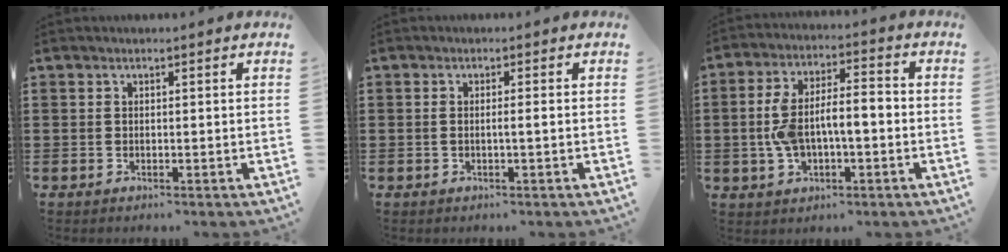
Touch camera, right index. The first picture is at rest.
{"total": 1.2, "force": [-0.2, -0.1, 1.2], "torque": [-0.023, -0.003, -0.004]}
{"total": 8.2, "force": [-1.3, 3.9, 7.1], "torque": [-0.156, 0.005, -0.030]}